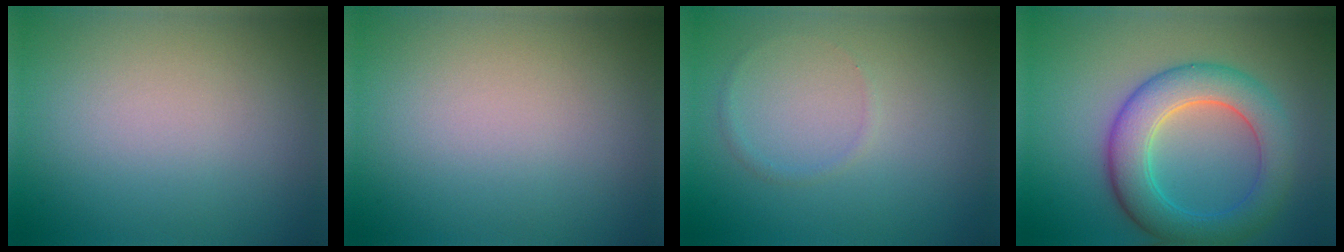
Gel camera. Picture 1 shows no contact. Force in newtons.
{"total": 0.0}
{"total": 0.6, "press": 0.6, "slide": 0.1}
{"total": 6.5, "press": 6.5, "slide": 0.1}